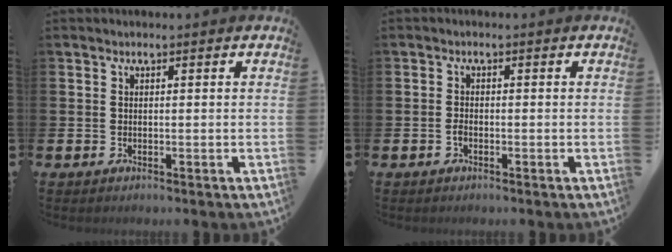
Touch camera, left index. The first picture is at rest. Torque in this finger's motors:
{"motor_torque": [0.17, 0.15, -0.01, 0.03]}